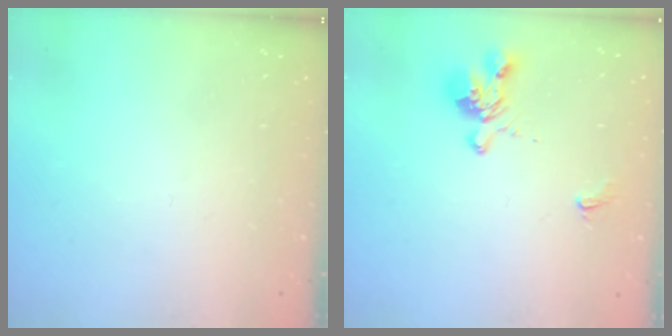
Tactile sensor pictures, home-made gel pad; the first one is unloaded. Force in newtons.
{"total": 1.2, "press": 0.4, "slide": 1.1}